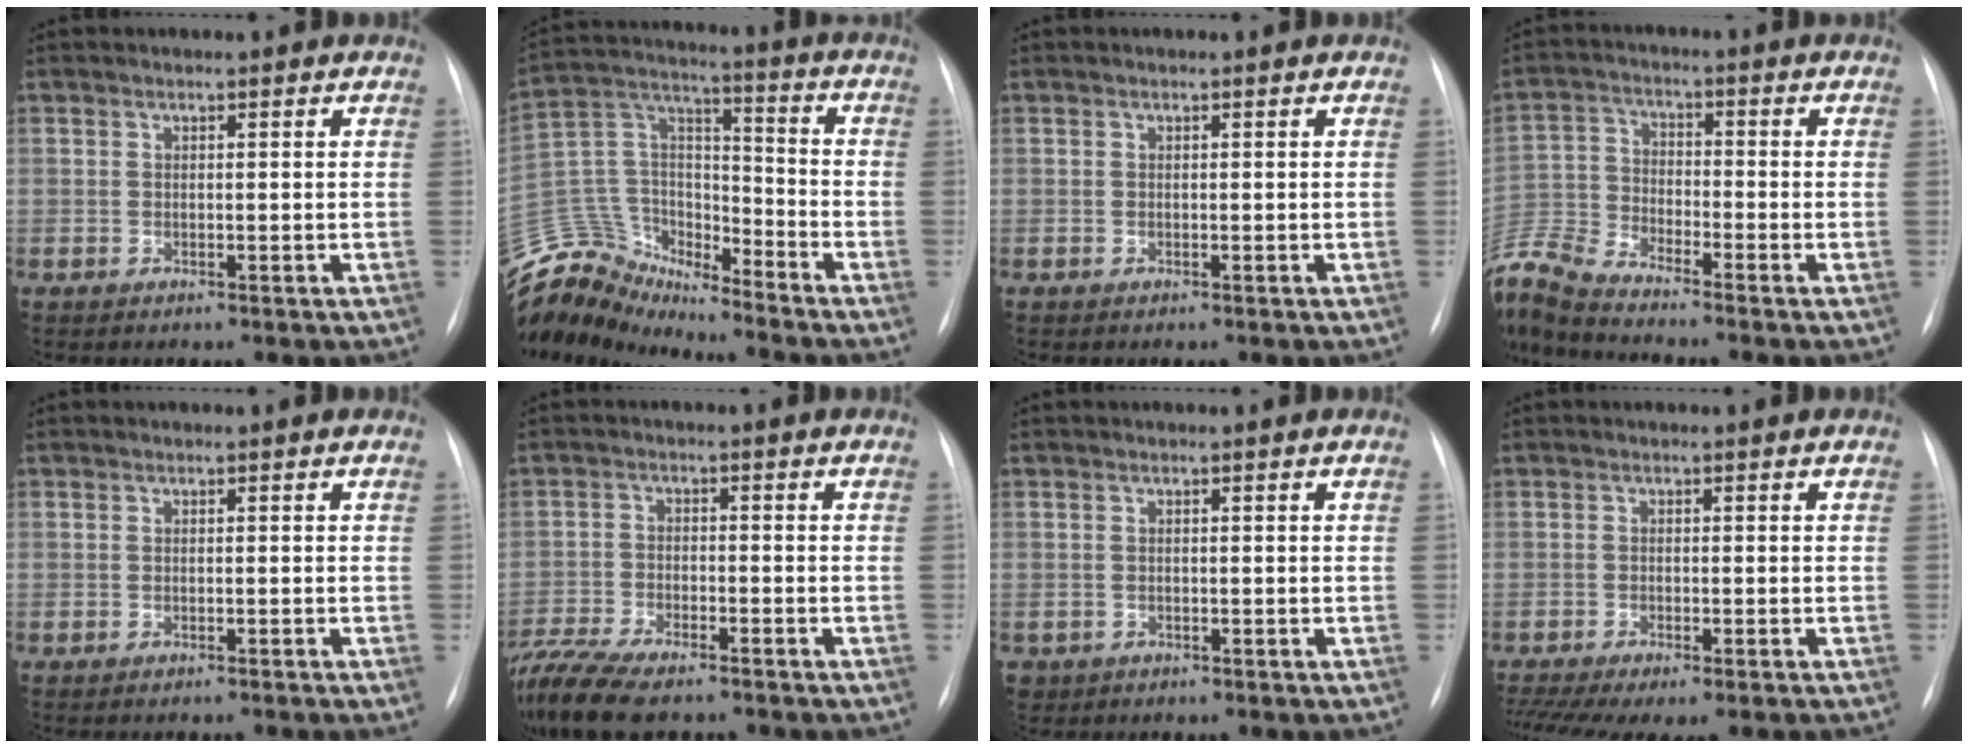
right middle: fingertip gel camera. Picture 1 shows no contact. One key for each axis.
{"total": 14.9, "fx": -14.3, "fy": 3.8, "fz": 1.5, "tx": -0.028, "ty": 0.070, "tz": -0.265}
{"total": 0.0}
{"total": 11.6, "fx": -11.1, "fy": 0.0, "fz": 3.4, "tx": -0.090, "ty": 0.001, "tz": -0.225}
{"total": 2.1, "fx": -1.8, "fy": -0.2, "fz": 1.0, "tx": -0.012, "ty": 0.001, "tz": -0.021}
{"total": 12.6, "fx": -10.5, "fy": 3.2, "fz": 6.3, "tx": -0.127, "ty": -0.016, "tz": -0.173}
{"total": 1.6, "fx": -0.9, "fy": 1.3, "fz": 0.0, "tx": -0.002, "ty": 0.003, "tz": -0.012}
{"total": 10.1, "fx": -7.9, "fy": 2.0, "fz": 6.0, "tx": -0.102, "ty": -0.002, "tz": -0.119}